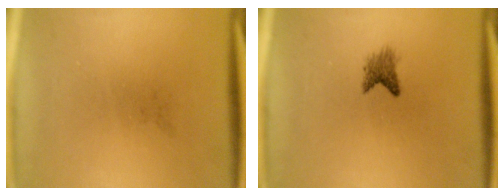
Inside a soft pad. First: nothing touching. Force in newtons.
{"total": 2.1}